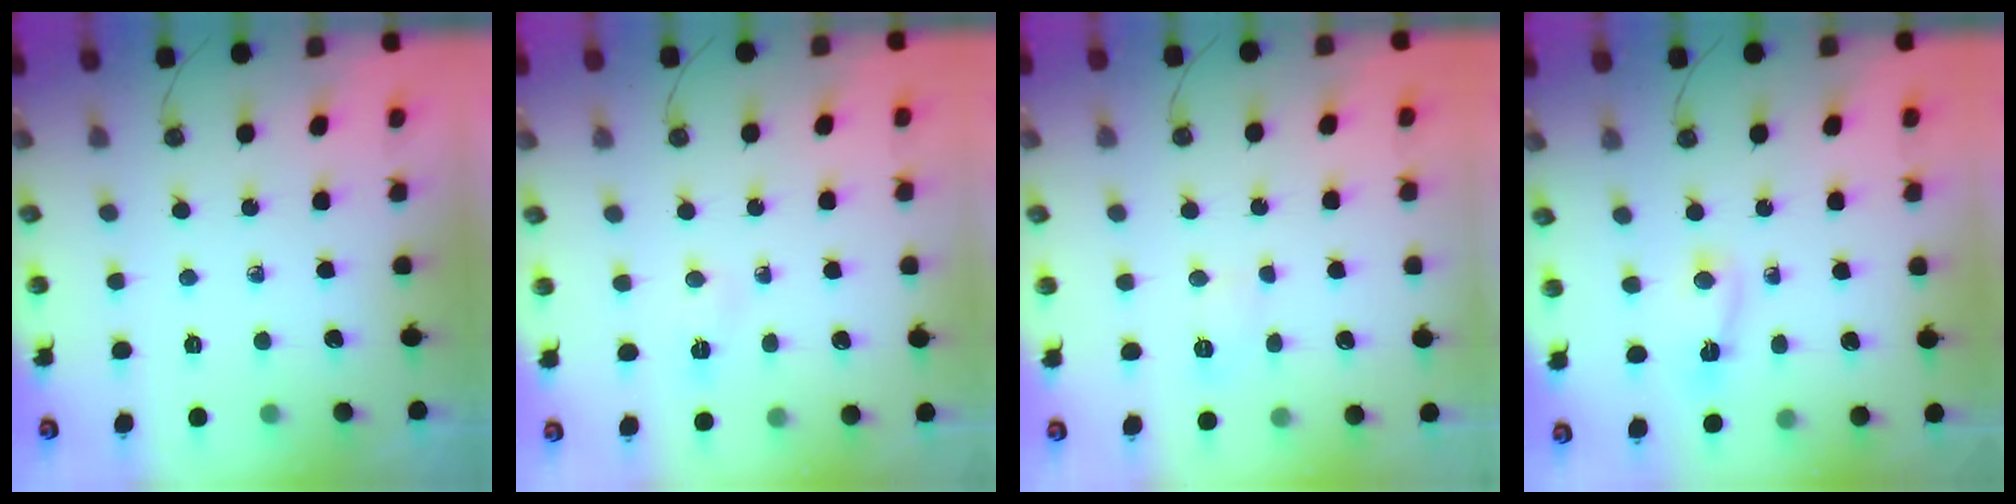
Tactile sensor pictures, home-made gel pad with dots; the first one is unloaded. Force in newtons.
{"total": 2.5, "press": 2.5, "slide": 0.3}
{"total": 3.9, "press": 3.9, "slide": 0.4}
{"total": 2.4, "press": 2.3, "slide": 0.6}